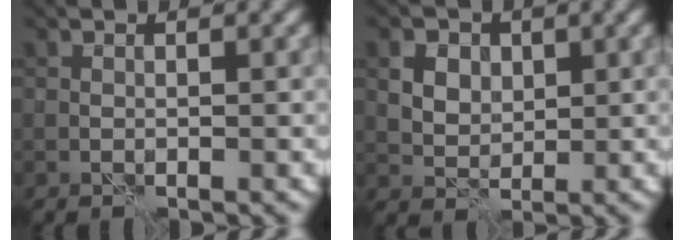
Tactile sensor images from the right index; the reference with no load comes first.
{"total": 6.2, "force": [2.8, 4.5, 3.1], "torque": [-0.063, 0.018, 0.037]}